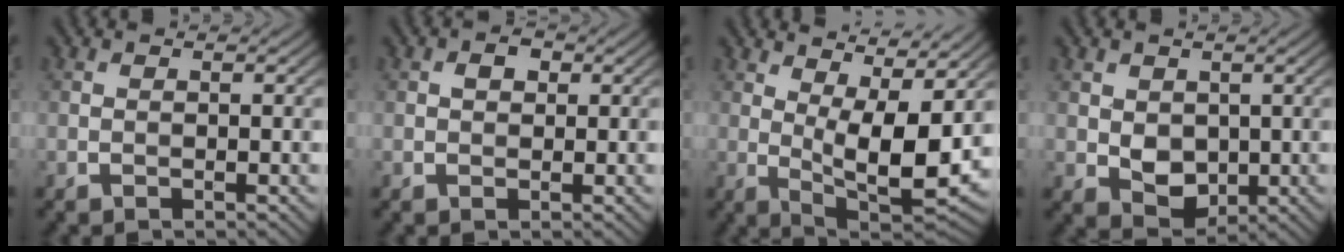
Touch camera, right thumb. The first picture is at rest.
{"total": 1.7, "force": [0.6, 1.2, 1.1], "torque": [-0.020, 0.003, 0.006]}
{"total": 11.8, "force": [4.0, 4.4, 10.2], "torque": [-0.181, -0.005, 0.071]}
{"total": 4.2, "force": [0.8, 3.3, 2.4], "torque": [-0.064, -0.008, 0.021]}